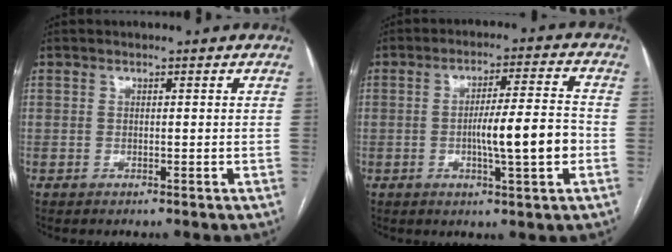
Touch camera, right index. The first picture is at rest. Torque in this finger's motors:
{"motor_torque": [1.26, 0.01, 0.22, 0.08]}